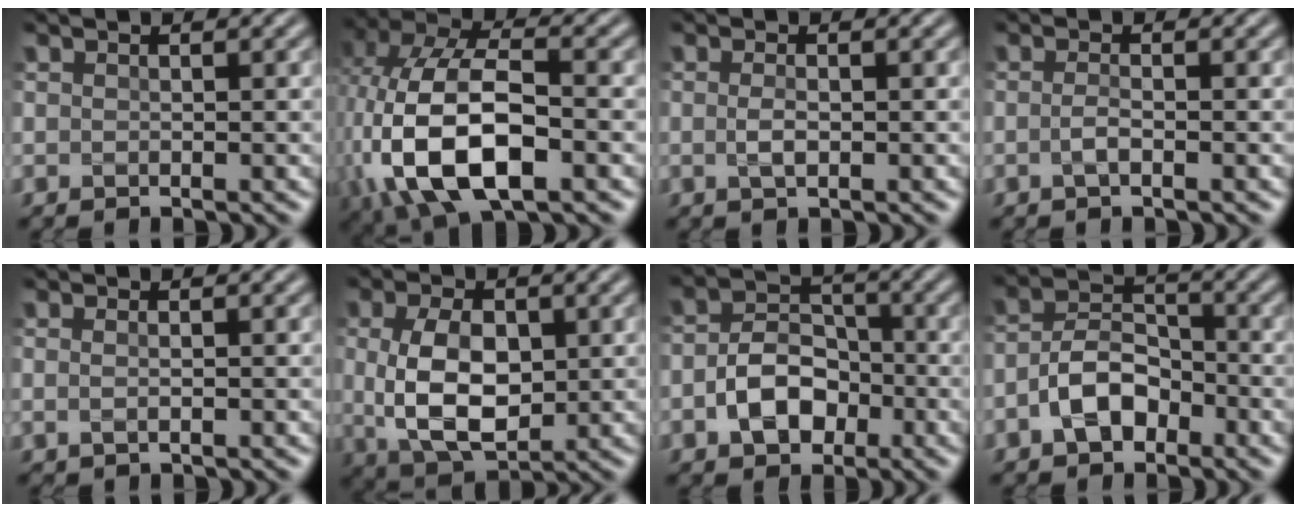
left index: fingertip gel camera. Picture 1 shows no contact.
{"total": 12.4, "force": [-2.5, 6.6, 10.2], "torque": [-0.213, 0.000, -0.045]}
{"total": 1.1, "force": [0.0, 0.4, 1.0], "torque": [-0.023, 0.002, -0.002]}
{"total": 1.0, "force": [-0.2, 0.3, 0.9], "torque": [-0.020, 0.003, -0.008]}
{"total": 1.1, "force": [0.3, 0.6, 0.9], "torque": [0.002, -0.003, -0.003]}
{"total": 7.2, "force": [0.6, 4.4, 5.6], "torque": [-0.114, 0.000, 0.010]}
{"total": 4.6, "force": [-1.4, 3.4, 2.8], "torque": [-0.044, 0.004, -0.028]}
{"total": 4.2, "force": [-2.0, 2.6, 2.6], "torque": [-0.046, 0.013, -0.042]}